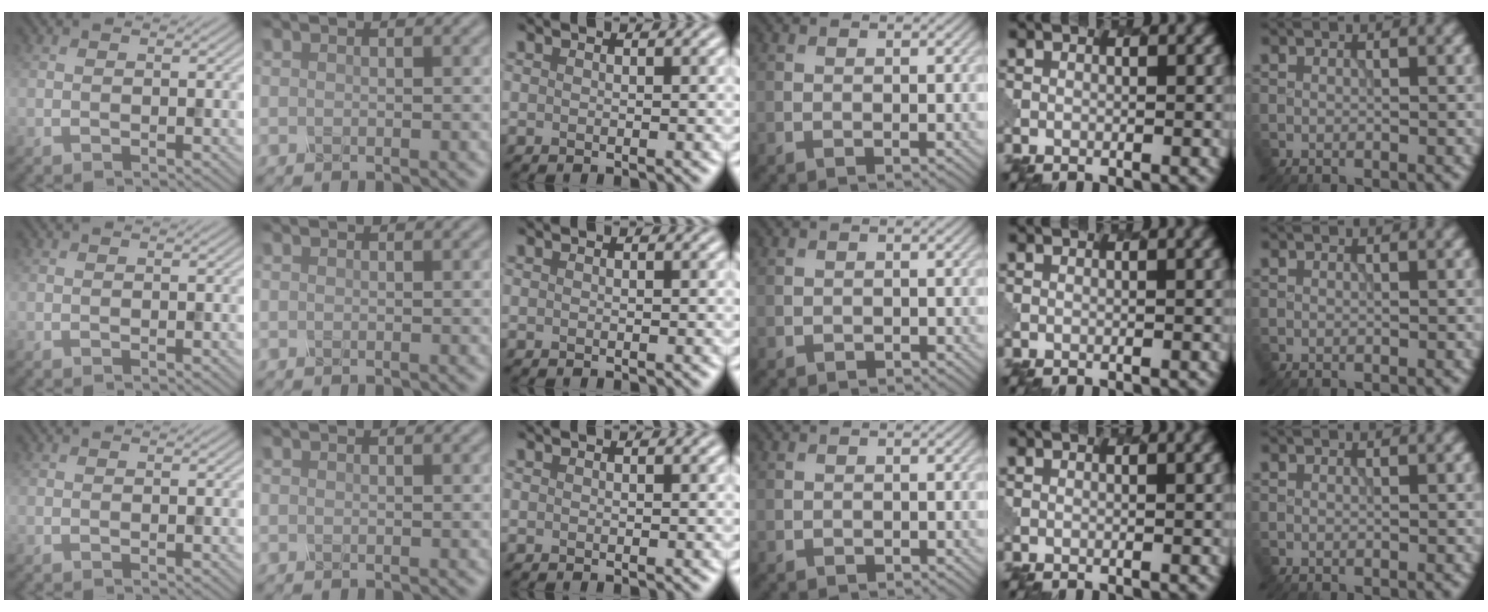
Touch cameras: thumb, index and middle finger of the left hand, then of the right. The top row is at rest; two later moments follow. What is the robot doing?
{"motion": "unscrew", "object": "spray bottle"}